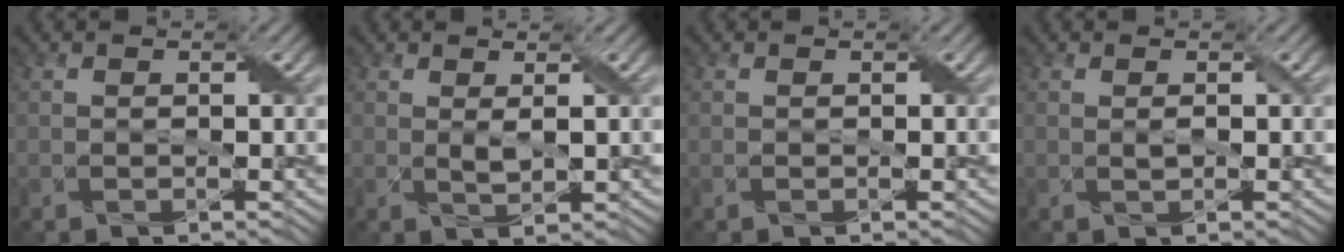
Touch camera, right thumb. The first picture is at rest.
{"total": 1.5, "force": [0.6, 0.3, 1.3], "torque": [-0.033, -0.001, 0.015]}
{"total": 0.0}
{"total": 0.7, "force": [0.2, 0.1, 0.7], "torque": [-0.015, 0.002, 0.002]}